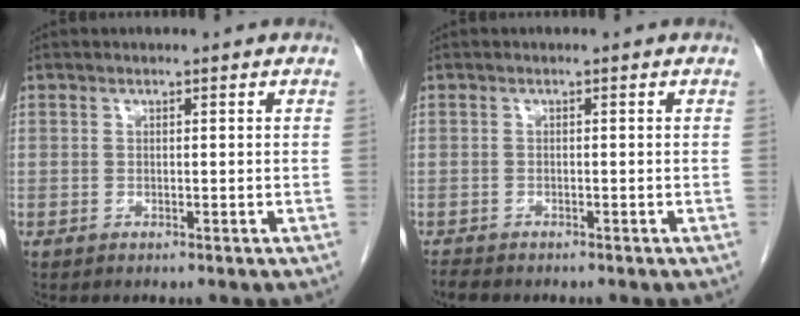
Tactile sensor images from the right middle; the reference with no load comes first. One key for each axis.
{"total": 1.5, "fx": -1.4, "fy": 0.4, "fz": 0.4, "tx": -0.015, "ty": -0.005, "tz": -0.022}